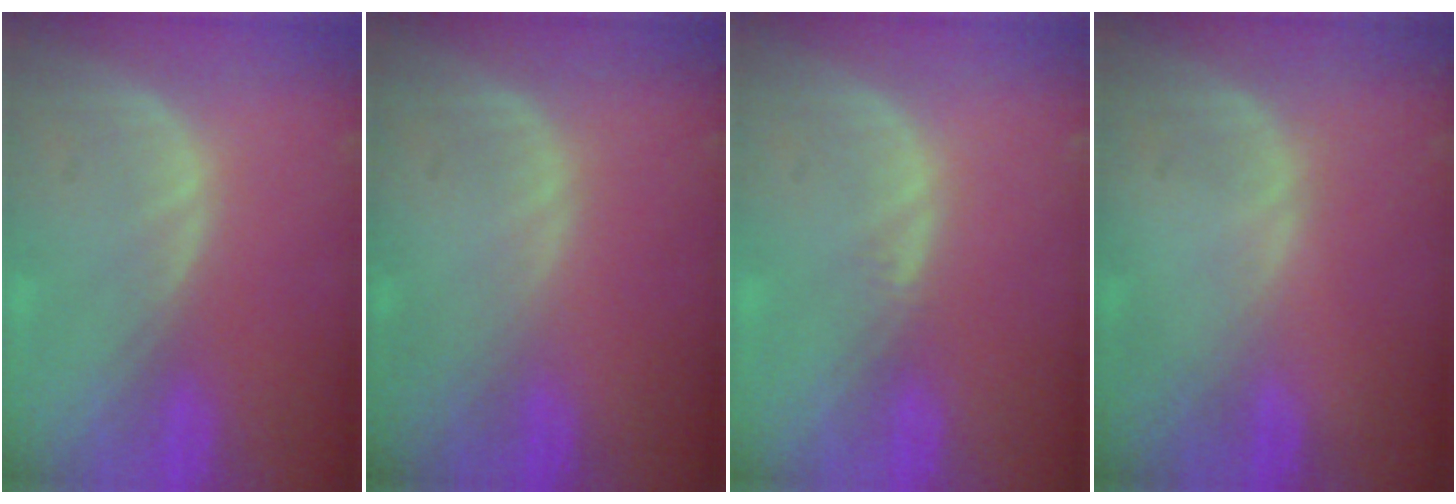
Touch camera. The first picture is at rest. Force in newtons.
{"total": 0.0}
{"total": 0.5, "press": 0.5, "slide": 0.2}
{"total": 0.0}